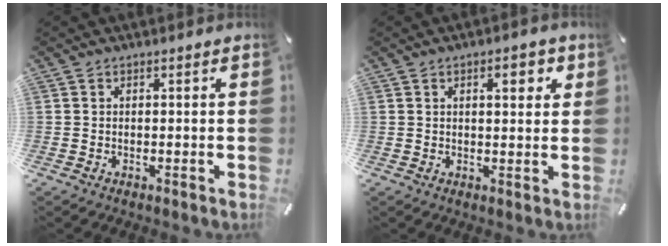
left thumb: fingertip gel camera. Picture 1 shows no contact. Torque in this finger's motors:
{"motor_torque": [0.82, 0.51, 0.55, -0.50, 0.16]}